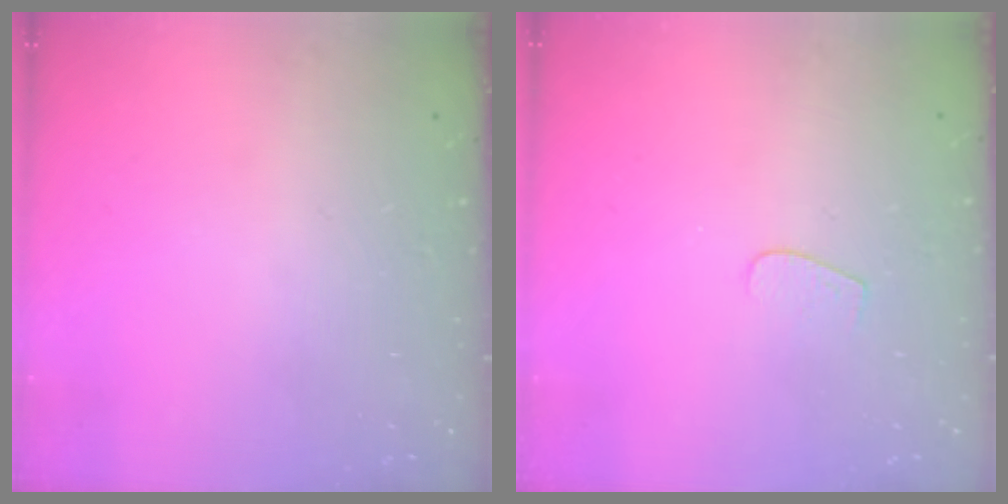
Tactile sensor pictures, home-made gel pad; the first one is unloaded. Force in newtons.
{"total": 3.7, "press": 3.7, "slide": 0.3}